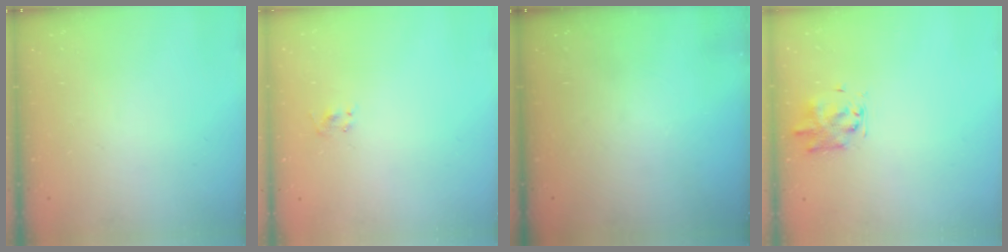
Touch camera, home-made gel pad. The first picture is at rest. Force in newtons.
{"total": 1.0, "press": 0.6, "slide": 0.8}
{"total": 0.0}
{"total": 1.4, "press": 1.1, "slide": 0.8}